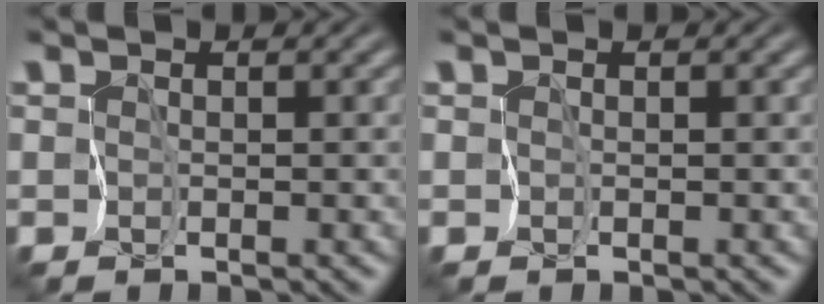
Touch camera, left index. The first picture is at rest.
{"total": 0.0}